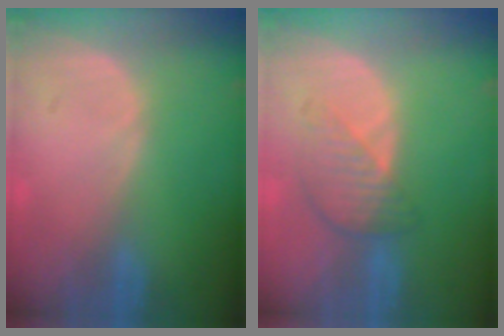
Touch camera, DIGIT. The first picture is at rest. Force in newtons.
{"total": 4.5, "press": 4.1, "slide": 2.0}